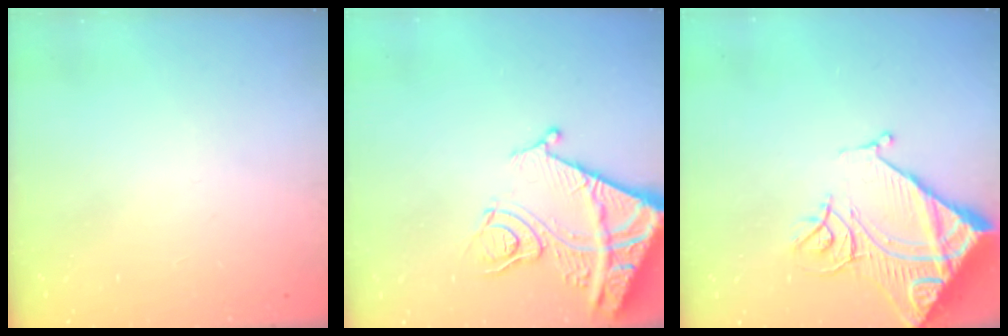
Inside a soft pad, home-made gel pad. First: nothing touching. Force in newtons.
{"total": 13.8, "press": 13.8, "slide": 1.4}
{"total": 16.6, "press": 16.5, "slide": 1.7}